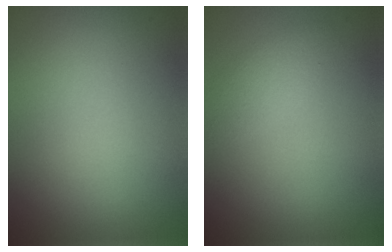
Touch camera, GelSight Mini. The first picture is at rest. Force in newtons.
{"total": 1.8, "press": 1.8, "slide": 0.1}